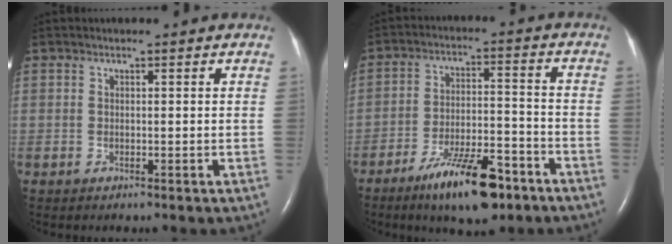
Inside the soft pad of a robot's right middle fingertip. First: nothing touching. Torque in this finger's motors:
{"motor_torque": [1.24, -0.90, 0.24, 0.06]}